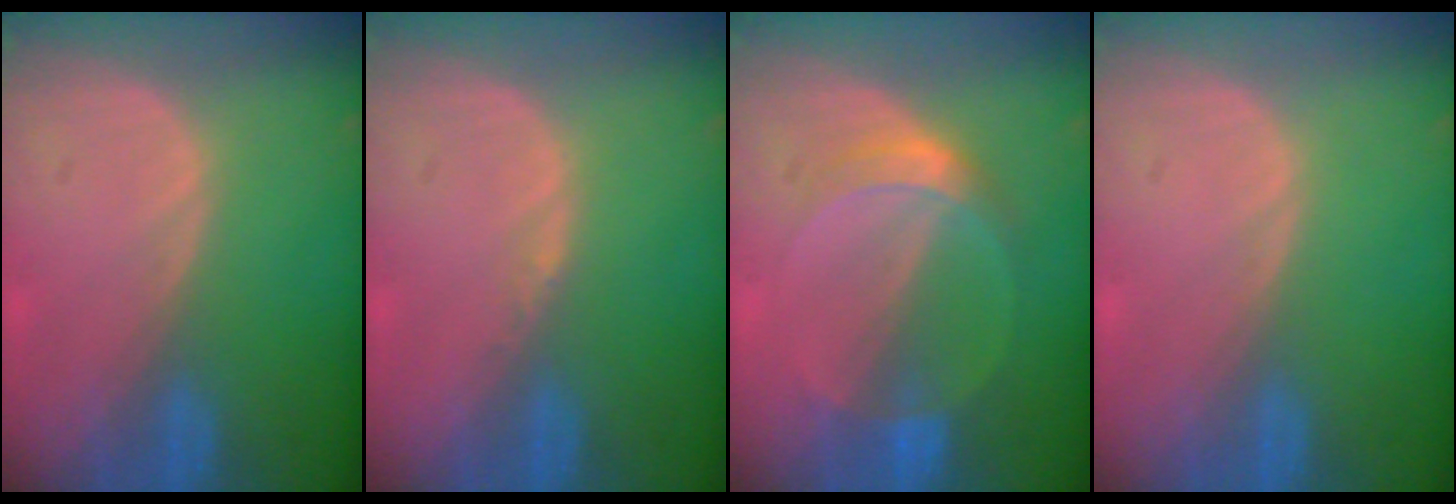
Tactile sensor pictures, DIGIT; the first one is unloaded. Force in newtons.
{"total": 0.6, "press": 0.5, "slide": 0.4}
{"total": 5.2, "press": 4.8, "slide": 2.0}
{"total": 0.0}